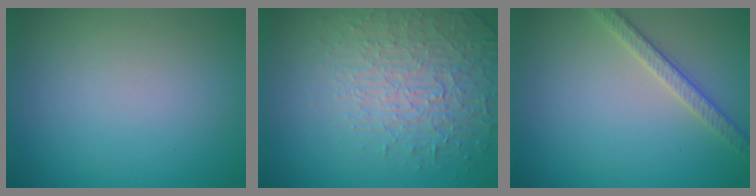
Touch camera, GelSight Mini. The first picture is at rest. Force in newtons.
{"total": 4.0, "press": 3.9, "slide": 1.1}
{"total": 2.7, "press": 2.6, "slide": 0.6}